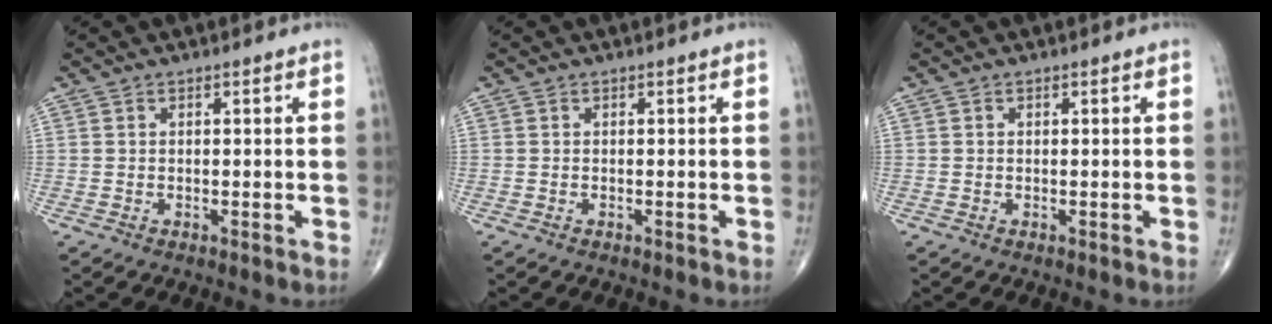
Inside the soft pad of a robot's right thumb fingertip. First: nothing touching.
{"total": 0.0}
{"total": 0.0}